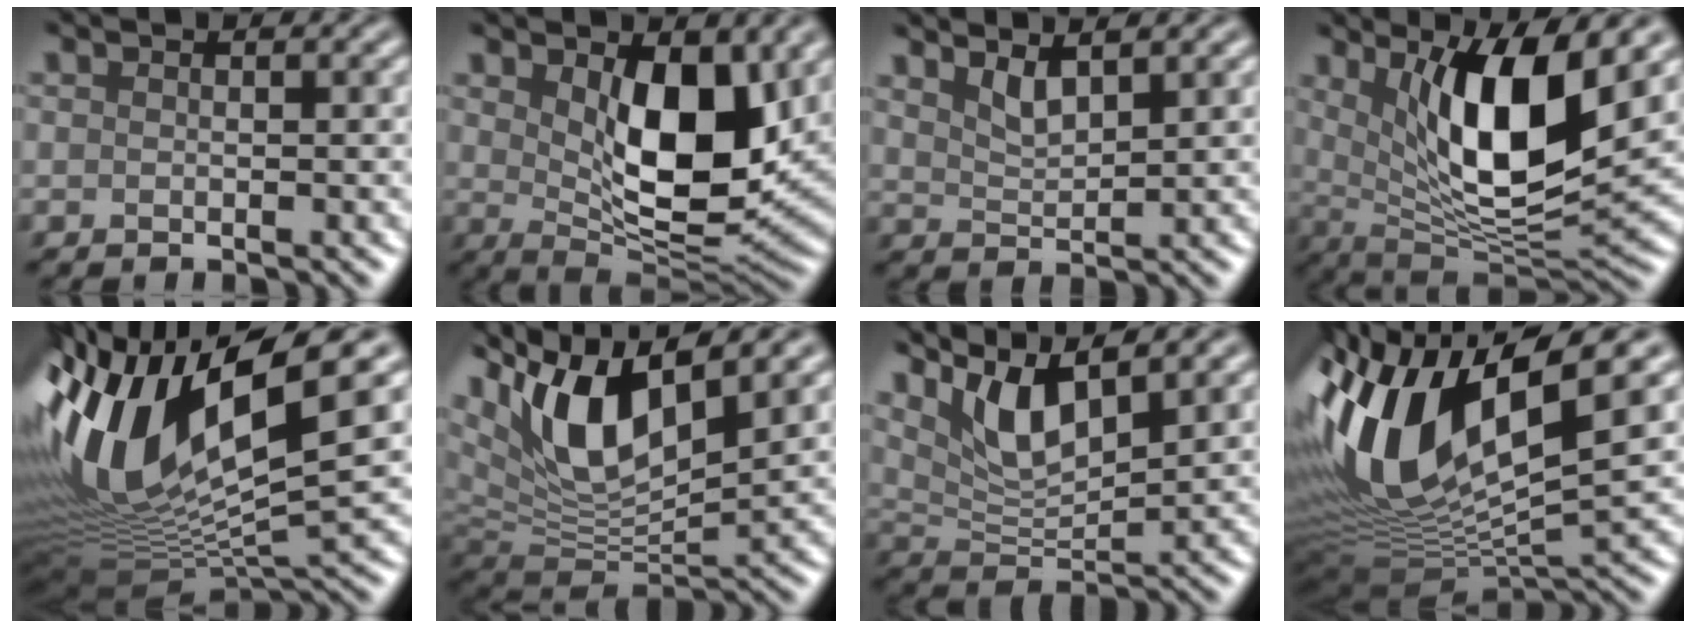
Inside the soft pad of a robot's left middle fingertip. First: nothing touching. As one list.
[{"total": 8.8, "force": [2.3, 4.2, 7.4], "torque": [-0.123, -0.018, 0.044]}, {"total": 2.5, "force": [1.9, 0.6, 1.5], "torque": [-0.027, -0.006, 0.039]}, {"total": 10.0, "force": [3.3, 3.0, 9.0], "torque": [-0.141, -0.023, 0.064]}, {"total": 15.7, "force": [4.3, 6.0, 13.8], "torque": [-0.290, 0.008, 0.081]}, {"total": 11.2, "force": [5.1, 4.9, 8.7], "torque": [-0.177, 0.006, 0.094]}, {"total": 6.4, "force": [4.0, 1.9, 4.6], "torque": [-0.095, -0.003, 0.080]}, {"total": 15.0, "force": [3.2, 6.3, 13.2], "torque": [-0.274, 0.001, 0.059]}]